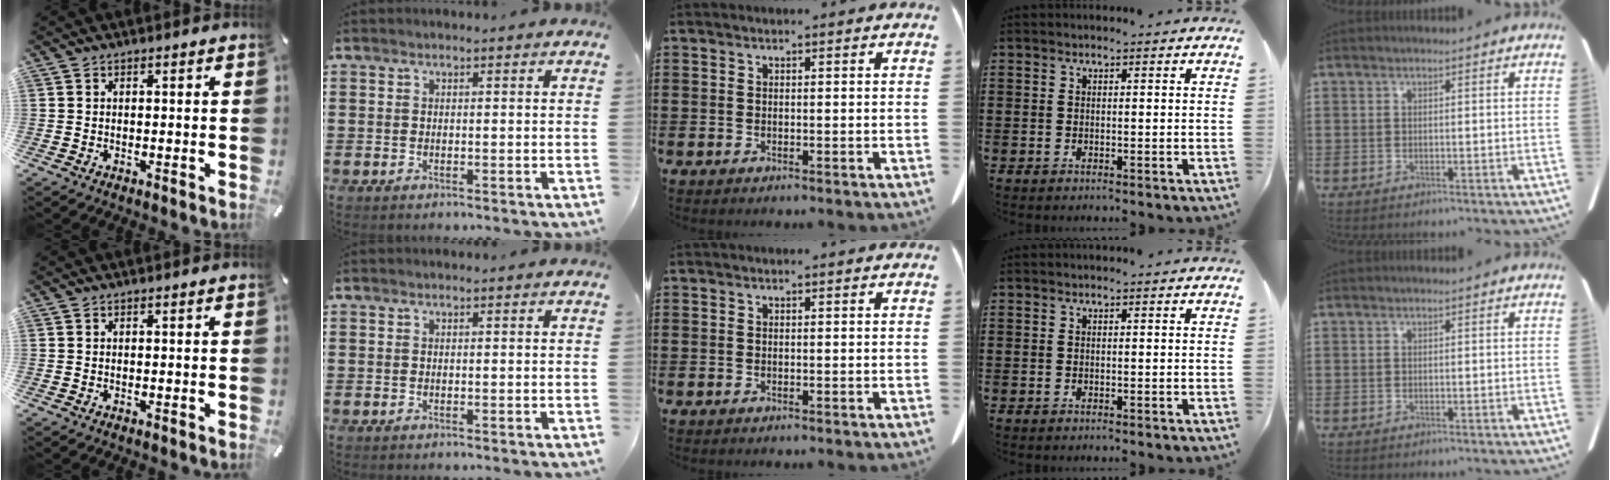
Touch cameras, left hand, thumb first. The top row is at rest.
{}